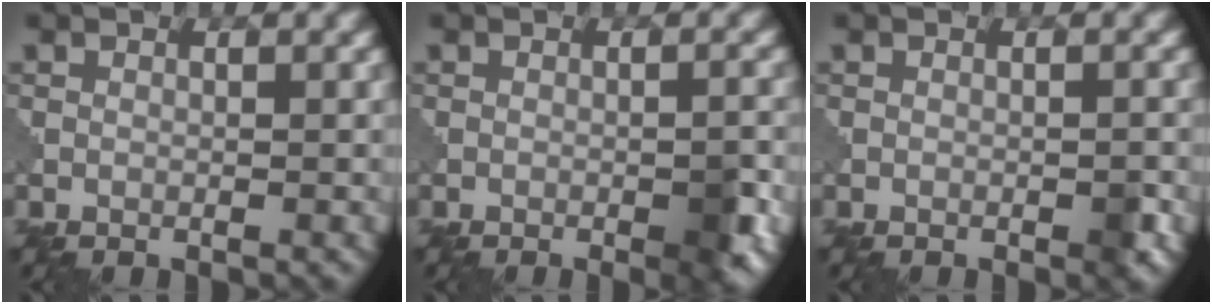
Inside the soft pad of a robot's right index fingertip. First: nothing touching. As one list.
[{"total": 2.9, "force": [-1.1, 0.7, 2.6], "torque": [-0.042, 0.000, -0.017]}, {"total": 1.3, "force": [-0.6, 0.3, 1.1], "torque": [-0.018, 0.001, -0.008]}]